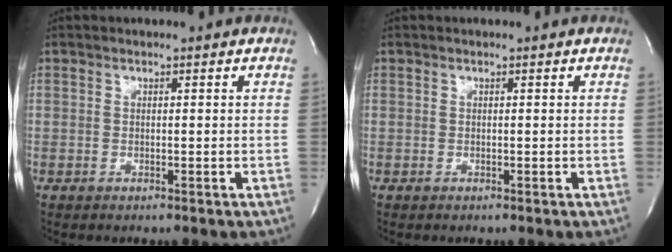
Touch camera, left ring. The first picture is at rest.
{"total": 0.0}